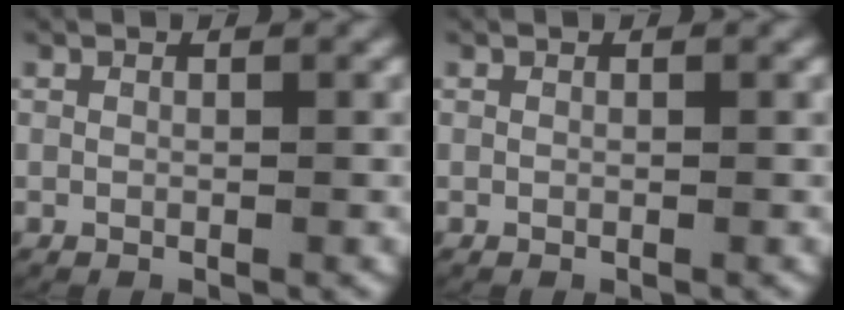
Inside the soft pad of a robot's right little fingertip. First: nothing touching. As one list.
[{"total": 0.0}]